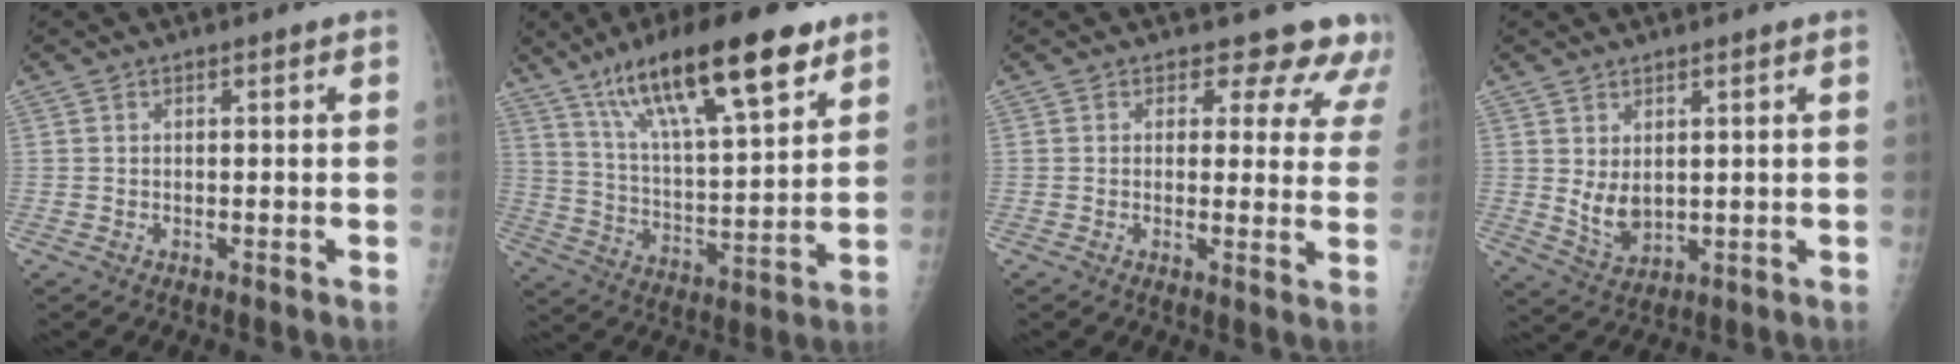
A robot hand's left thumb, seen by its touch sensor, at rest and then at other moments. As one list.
[{"total": 22.2, "force": [13.5, 6.0, 16.6], "torque": [-0.258, -0.039, 0.234]}, {"total": 9.7, "force": [8.4, 4.6, 1.3], "torque": [0.042, -0.043, 0.063]}, {"total": 5.0, "force": [1.1, 3.1, 3.8], "torque": [-0.054, -0.019, 0.032]}]